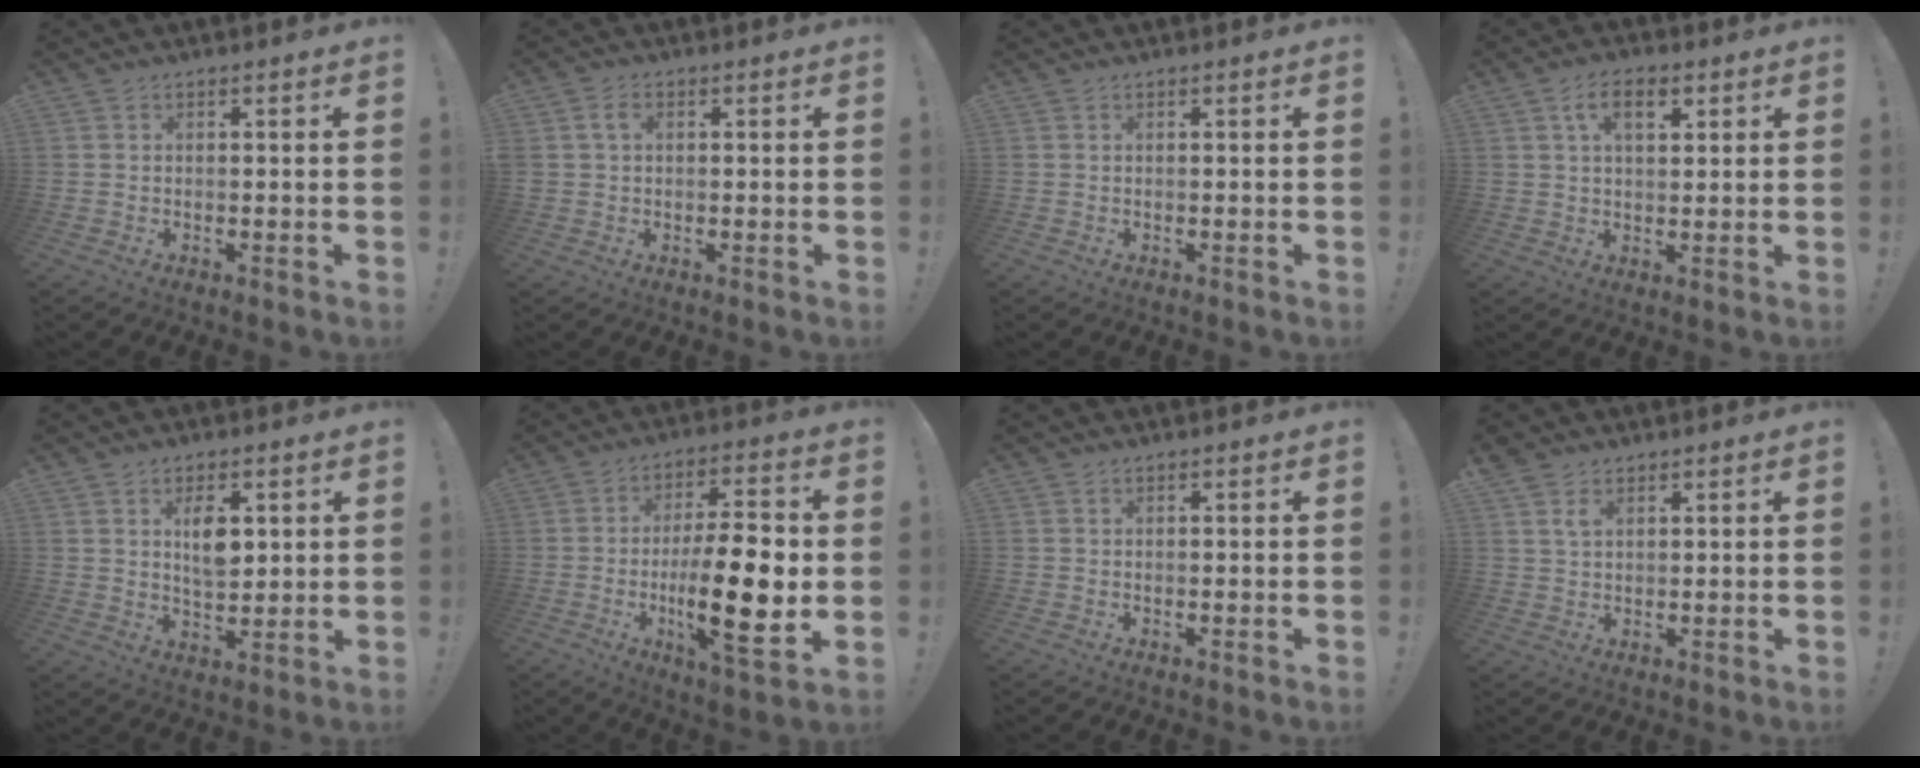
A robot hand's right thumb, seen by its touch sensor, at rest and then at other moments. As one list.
[{"total": 3.0, "force": [0.7, 2.2, 2.0], "torque": [-0.038, 0.009, 0.012]}, {"total": 0.0}, {"total": 7.2, "force": [2.8, 3.7, 5.4], "torque": [-0.081, 0.001, 0.046]}, {"total": 7.9, "force": [2.4, 4.4, 6.2], "torque": [-0.086, -0.009, 0.038]}, {"total": 19.5, "force": [-3.0, 5.6, 18.4], "torque": [-0.305, 0.001, -0.048]}, {"total": 0.0}, {"total": 3.8, "force": [2.5, 2.1, 1.9], "torque": [-0.025, -0.012, 0.045]}]